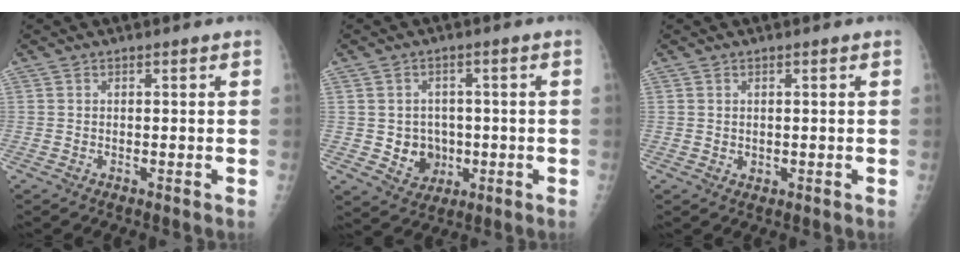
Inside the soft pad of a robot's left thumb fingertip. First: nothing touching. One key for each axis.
{"total": 6.5, "fx": -0.7, "fy": 5.9, "fz": 2.6, "tx": -0.006, "ty": 0.008, "tz": -0.001}
{"total": 1.0, "fx": 0.3, "fy": 0.8, "fz": 0.4, "tx": -0.002, "ty": -0.002, "tz": 0.006}